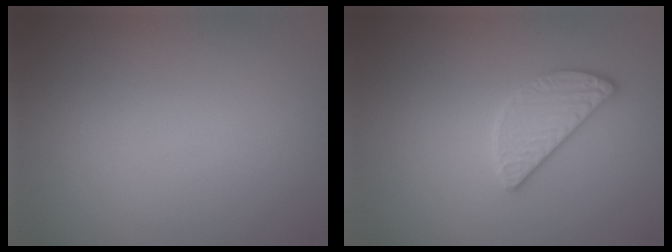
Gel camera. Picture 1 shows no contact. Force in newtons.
{"total": 2.6, "press": 2.6, "slide": 0.4}